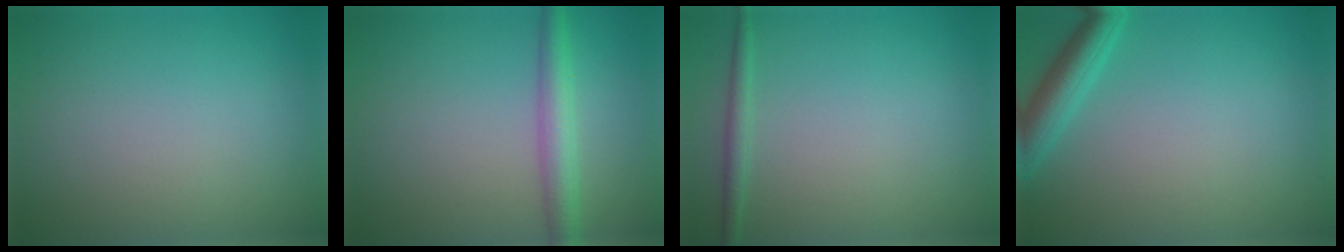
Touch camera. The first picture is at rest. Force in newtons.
{"total": 3.5, "press": 3.5, "slide": 0.1}
{"total": 1.3, "press": 1.3, "slide": 0.1}
{"total": 3.1, "press": 3.1, "slide": 0.2}